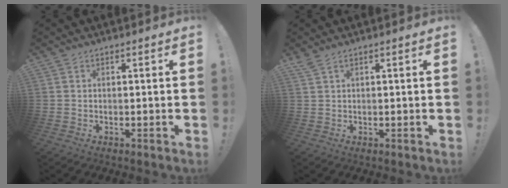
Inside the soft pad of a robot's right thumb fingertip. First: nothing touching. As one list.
[{"total": 1.7, "force": [1.2, 0.3, 1.2], "torque": [-0.029, -0.001, 0.022]}]